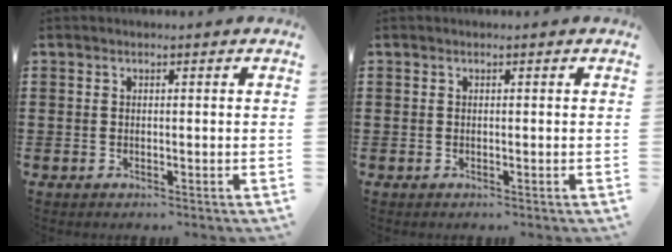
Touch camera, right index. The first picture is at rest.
{"total": 0.0}